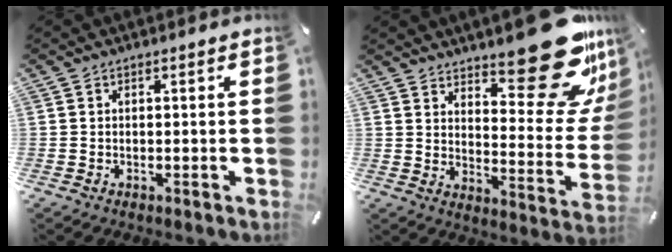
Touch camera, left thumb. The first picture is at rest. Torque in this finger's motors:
{"motor_torque": [2.76, 1.98, 0.40, -0.40, 0.19]}